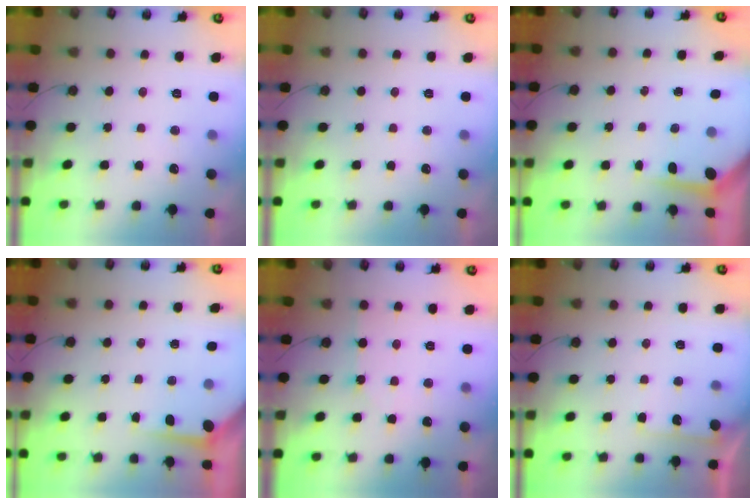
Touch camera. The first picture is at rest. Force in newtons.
{"total": 0.0}
{"total": 3.6, "press": 3.6, "slide": 0.3}
{"total": 3.4, "press": 3.3, "slide": 0.3}
{"total": 3.7, "press": 3.7, "slide": 0.3}
{"total": 3.7, "press": 3.7, "slide": 0.6}